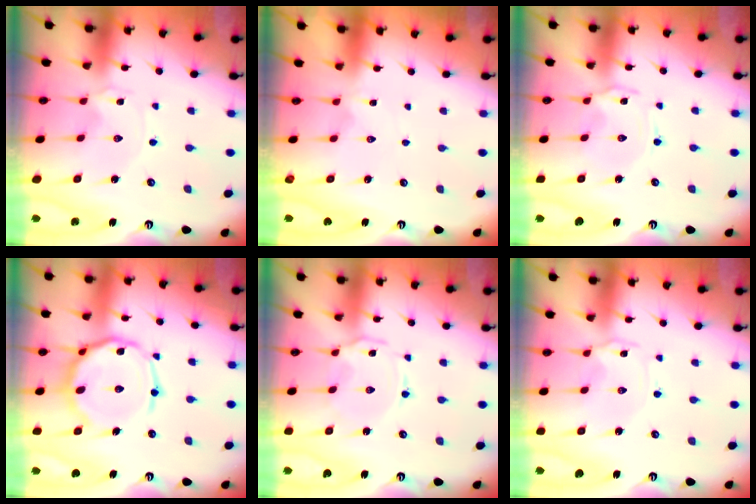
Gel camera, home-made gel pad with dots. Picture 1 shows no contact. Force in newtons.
{"total": 1.0, "press": 1.0, "slide": 0.3}
{"total": 1.2, "press": 1.2, "slide": 0.2}
{"total": 15.6, "press": 15.6, "slide": 1.1}
{"total": 2.9, "press": 2.9, "slide": 0.4}
{"total": 1.3, "press": 1.3, "slide": 0.2}